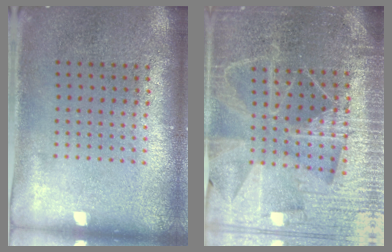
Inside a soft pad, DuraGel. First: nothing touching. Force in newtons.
{"total": 5.1, "press": 4.7, "slide": 2.2}